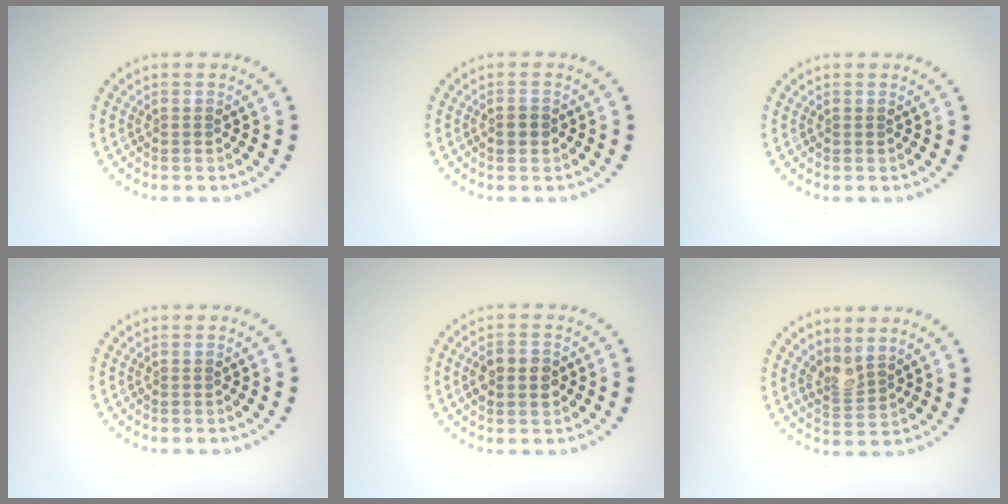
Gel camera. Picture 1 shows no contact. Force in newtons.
{"total": 1.3, "press": 1.2, "slide": 0.2}
{"total": 0.0}
{"total": 0.0}
{"total": 3.0, "press": 3.0, "slide": 0.1}
{"total": 2.1, "press": 1.5, "slide": 1.5}